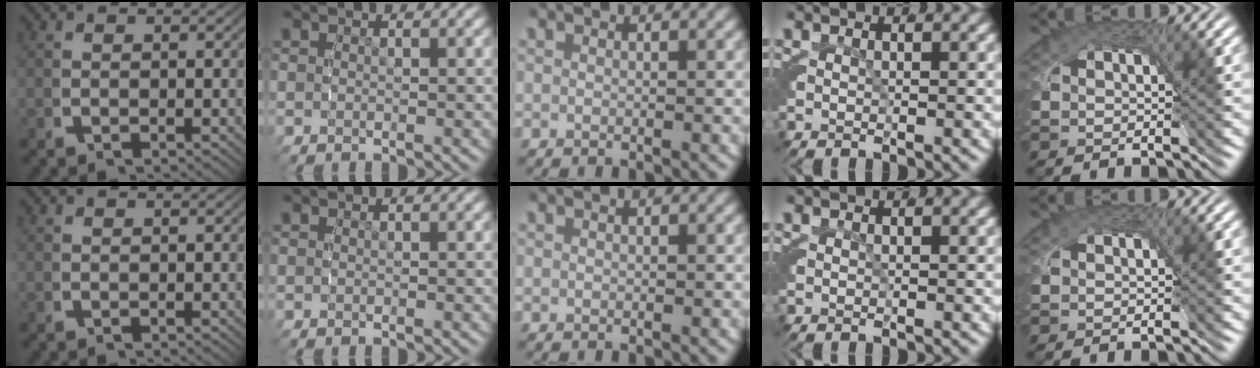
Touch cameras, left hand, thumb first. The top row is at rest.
{}